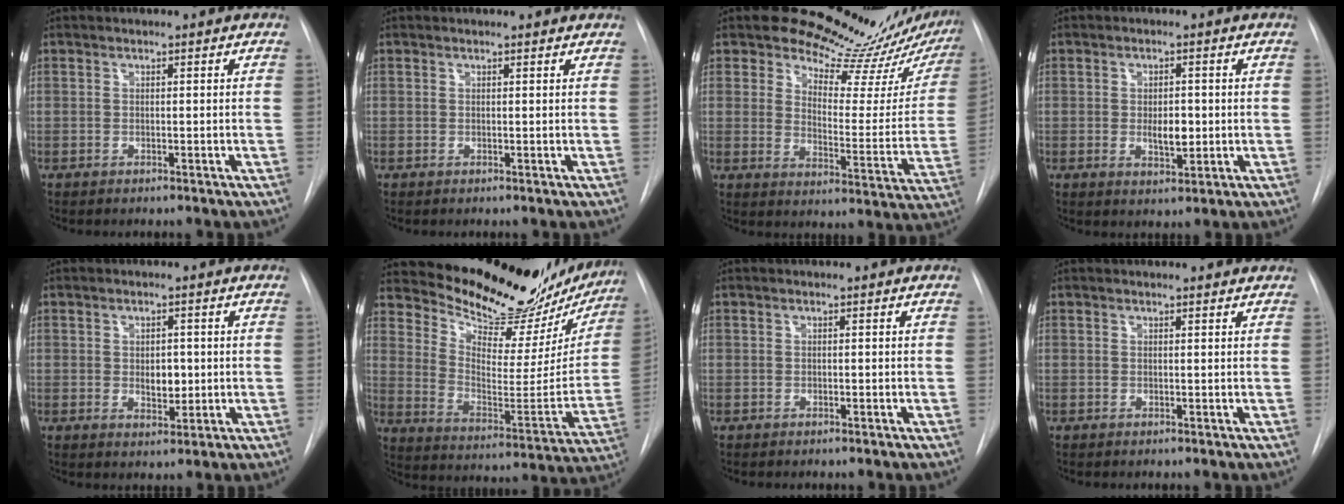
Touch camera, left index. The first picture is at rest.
{"total": 2.0, "force": [1.9, 0.4, 0.2], "torque": [-0.013, 0.007, 0.015]}
{"total": 17.7, "force": [16.8, 3.7, 4.0], "torque": [-0.036, -0.097, 0.197]}
{"total": 3.8, "force": [-0.2, 1.8, 3.3], "torque": [-0.052, -0.003, 0.002]}
{"total": 3.4, "force": [0.1, 2.1, 2.7], "torque": [-0.037, -0.003, 0.008]}
{"total": 24.9, "force": [22.9, 6.3, 7.5], "torque": [-0.114, -0.079, 0.304]}
{"total": 0.0}
{"total": 3.3, "force": [3.2, 0.6, 0.5], "torque": [-0.011, 0.009, 0.027]}